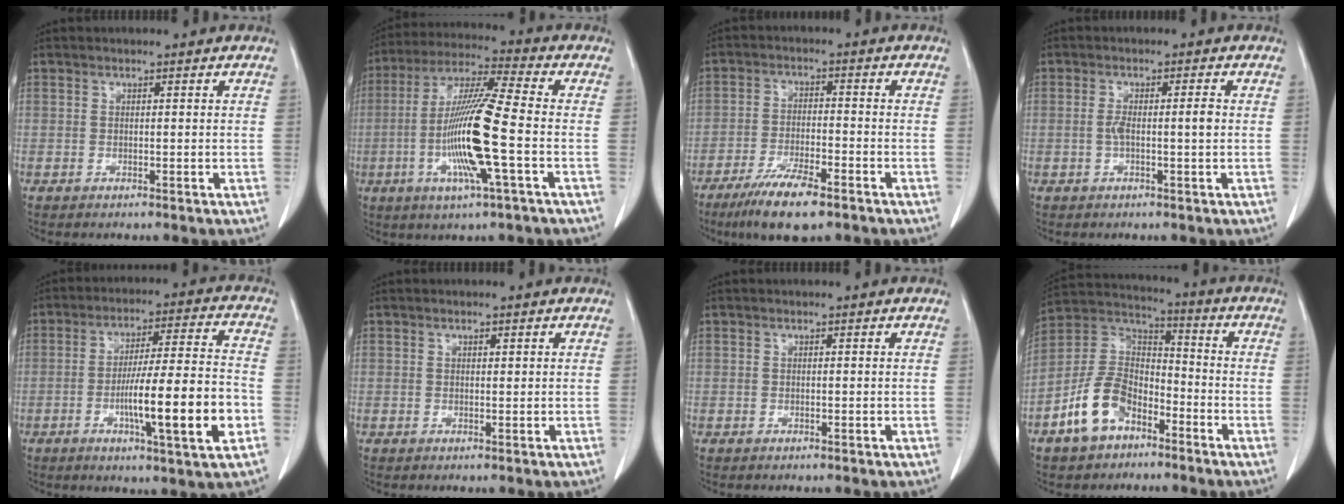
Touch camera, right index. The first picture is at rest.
{"total": 14.8, "force": [-3.2, 0.0, 14.4], "torque": [-0.291, -0.010, -0.068]}
{"total": 9.2, "force": [-6.3, 1.5, 6.5], "torque": [-0.120, -0.019, -0.108]}
{"total": 3.3, "force": [-0.2, 0.4, 3.3], "torque": [-0.063, 0.004, -0.003]}
{"total": 14.8, "force": [-4.2, 0.6, 14.2], "torque": [-0.233, -0.004, -0.068]}
{"total": 0.5, "force": [0.3, 0.2, 0.4], "torque": [-0.009, -0.002, 0.006]}
{"total": 0.0}
{"total": 11.4, "force": [-6.2, 6.6, 6.9], "torque": [-0.156, 0.020, -0.118]}